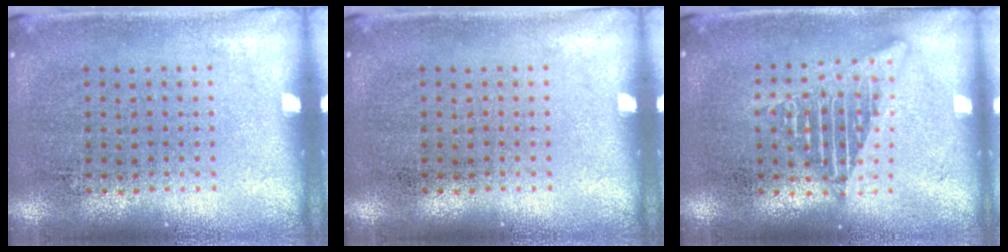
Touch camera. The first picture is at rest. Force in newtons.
{"total": 0.0}
{"total": 2.6, "press": 2.6, "slide": 0.3}